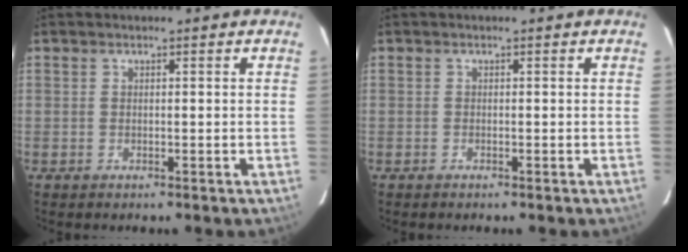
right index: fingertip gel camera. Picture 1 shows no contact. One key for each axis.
{"total": 0.0}